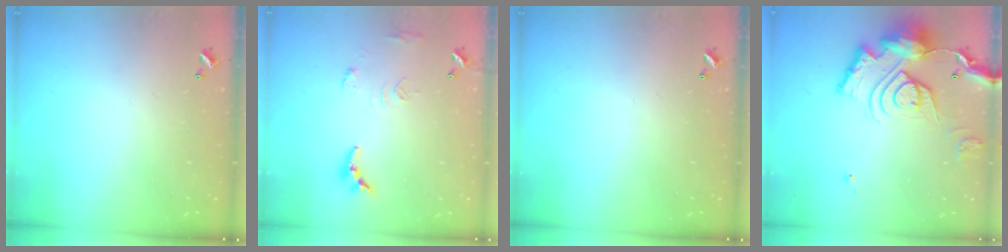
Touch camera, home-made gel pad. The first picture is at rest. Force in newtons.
{"total": 10.1, "press": 10.0, "slide": 0.8}
{"total": 0.0}
{"total": 21.9, "press": 21.7, "slide": 2.3}